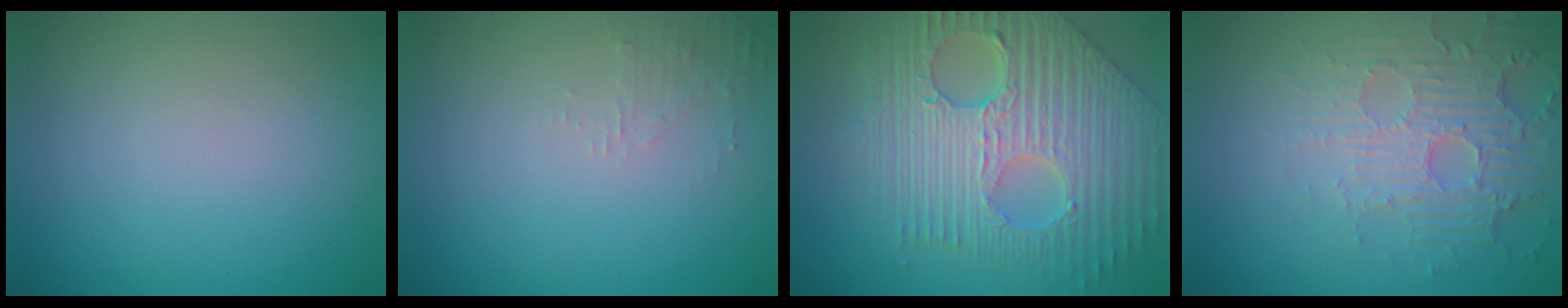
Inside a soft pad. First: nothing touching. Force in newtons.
{"total": 1.3, "press": 1.2, "slide": 0.3}
{"total": 10.6, "press": 7.2, "slide": 7.8}
{"total": 5.5, "press": 3.7, "slide": 4.0}